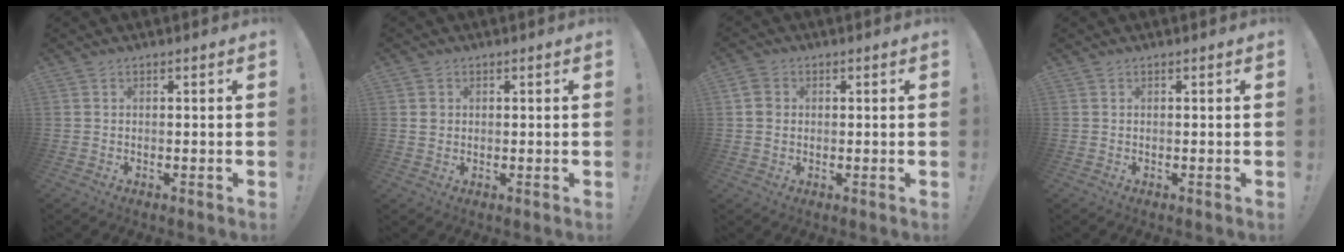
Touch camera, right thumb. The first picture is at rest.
{"total": 2.2, "force": [0.8, 2.0, 0.5], "torque": [0.004, -0.001, 0.011]}
{"total": 4.3, "force": [1.0, 3.6, 2.2], "torque": [-0.036, 0.003, 0.019]}
{"total": 0.0}